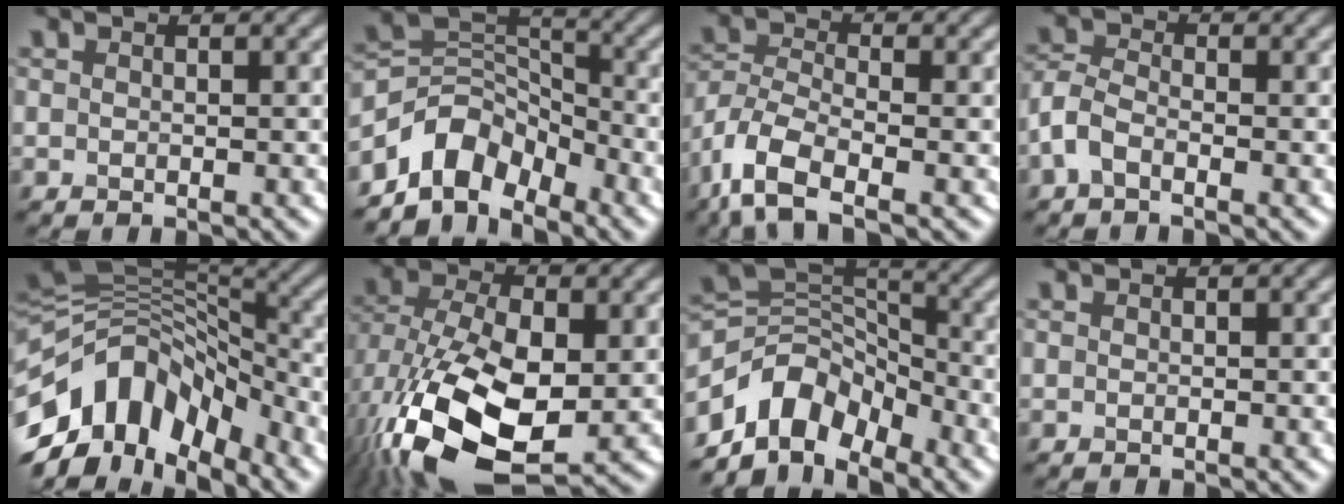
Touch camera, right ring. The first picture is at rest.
{"total": 6.0, "force": [-4.3, 3.5, 2.2], "torque": [-0.019, 0.006, -0.088]}
{"total": 6.8, "force": [-4.0, 2.8, 4.7], "torque": [-0.102, -0.004, -0.091]}
{"total": 2.6, "force": [-1.4, 1.3, 1.8], "torque": [-0.044, 0.005, -0.041]}
{"total": 13.1, "force": [-5.9, 7.7, 8.7], "torque": [-0.171, 0.026, -0.114]}
{"total": 15.0, "force": [-4.1, 8.2, 11.9], "torque": [-0.259, -0.034, -0.065]}
{"total": 7.0, "force": [-4.7, 4.3, 3.0], "torque": [-0.034, 0.006, -0.098]}
{"total": 0.0}